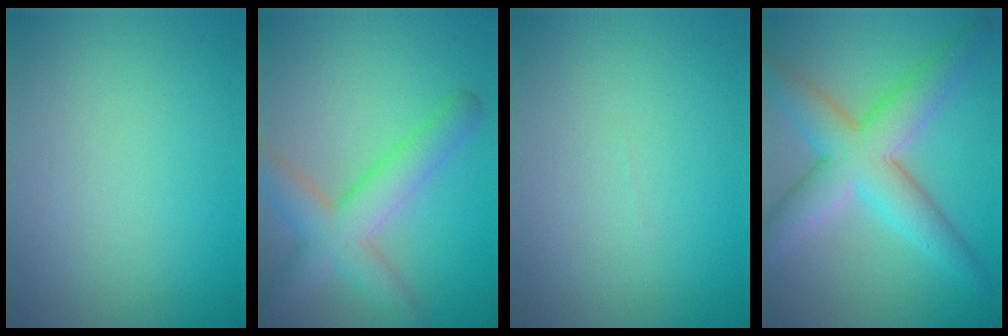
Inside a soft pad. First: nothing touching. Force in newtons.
{"total": 5.6, "press": 5.6, "slide": 0.3}
{"total": 0.0}
{"total": 7.5, "press": 7.5, "slide": 0.3}